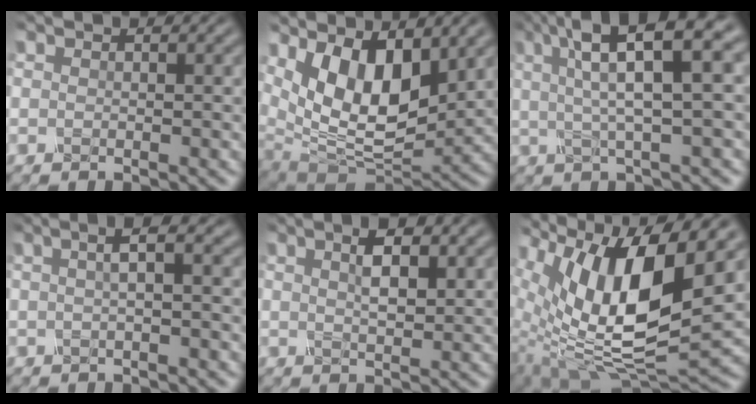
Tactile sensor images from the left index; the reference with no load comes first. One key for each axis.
{"total": 10.6, "fx": 3.7, "fy": 5.4, "fz": 8.3, "tx": -0.142, "ty": -0.014, "tz": 0.072}
{"total": 9.8, "fx": 3.9, "fy": 2.4, "fz": 8.7, "tx": -0.130, "ty": 0.026, "tz": 0.066}
{"total": 2.6, "fx": 0.2, "fy": 0.6, "fz": 2.5, "tx": -0.032, "ty": 0.008, "tz": 0.005}
{"total": 3.1, "fx": 0.9, "fy": 0.9, "fz": 2.8, "tx": -0.054, "ty": 0.005, "tz": 0.024}
{"total": 12.8, "fx": 3.7, "fy": 5.1, "fz": 11.1, "tx": -0.206, "ty": -0.003, "tz": 0.079}